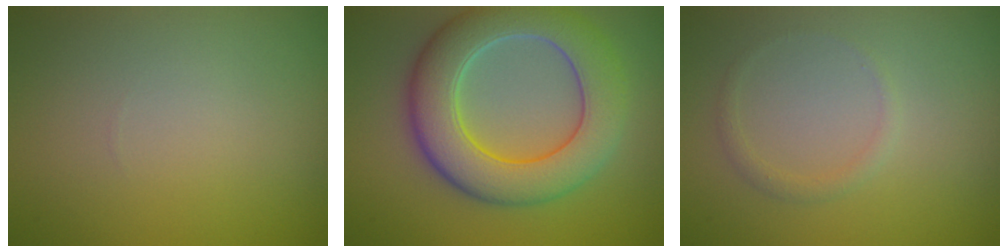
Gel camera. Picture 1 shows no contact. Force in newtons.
{"total": 8.6, "press": 8.6, "slide": 0.5}
{"total": 1.0, "press": 1.0, "slide": 0.0}